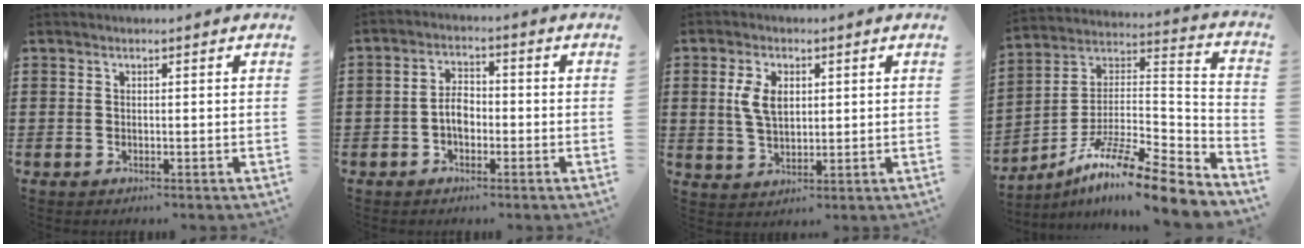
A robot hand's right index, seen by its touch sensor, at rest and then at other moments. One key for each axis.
{"total": 3.8, "fx": -1.1, "fy": 2.2, "fz": 2.8, "tx": -0.062, "ty": 0.000, "tz": -0.022}
{"total": 5.1, "fx": 1.3, "fy": 2.6, "fz": 4.2, "tx": -0.091, "ty": 0.008, "tz": 0.021}
{"total": 11.5, "fx": -8.9, "fy": 0.6, "fz": 7.3, "tx": -0.119, "ty": 0.009, "tz": -0.168}